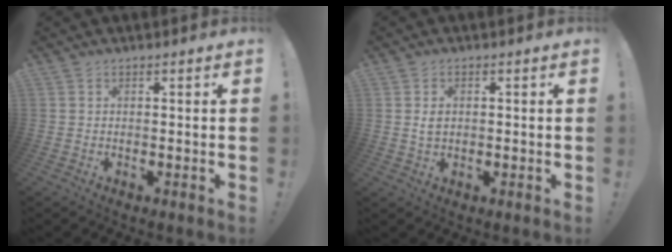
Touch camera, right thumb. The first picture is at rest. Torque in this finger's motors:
{"motor_torque": [-0.16, 0.18, 0.07, 0.26, 0.10]}